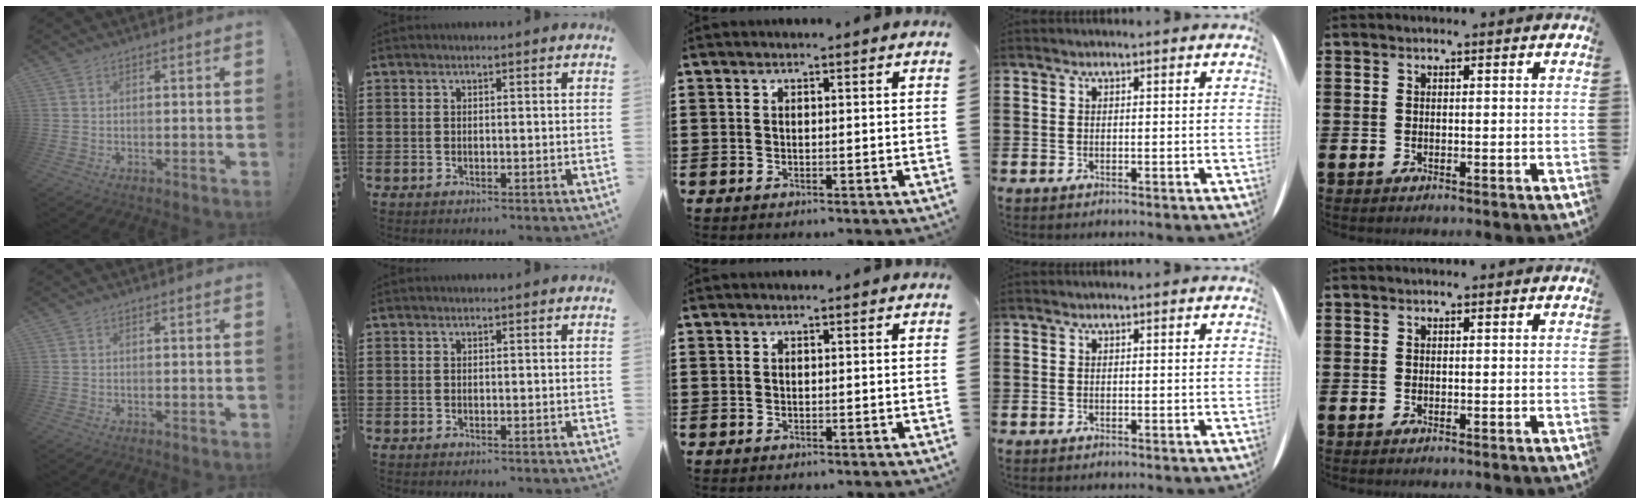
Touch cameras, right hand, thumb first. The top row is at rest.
{}